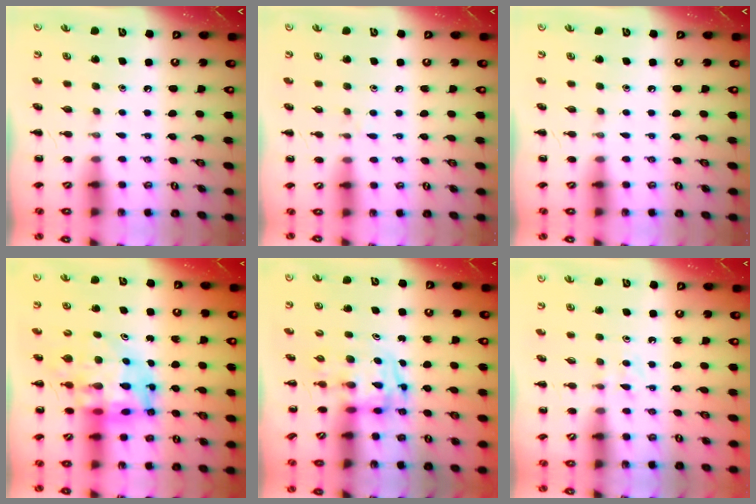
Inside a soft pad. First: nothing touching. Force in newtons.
{"total": 3.5, "press": 3.2, "slide": 1.4}
{"total": 0.0}
{"total": 10.7, "press": 10.2, "slide": 3.2}
{"total": 3.3, "press": 3.3, "slide": 0.5}
{"total": 3.8, "press": 3.6, "slide": 1.2}